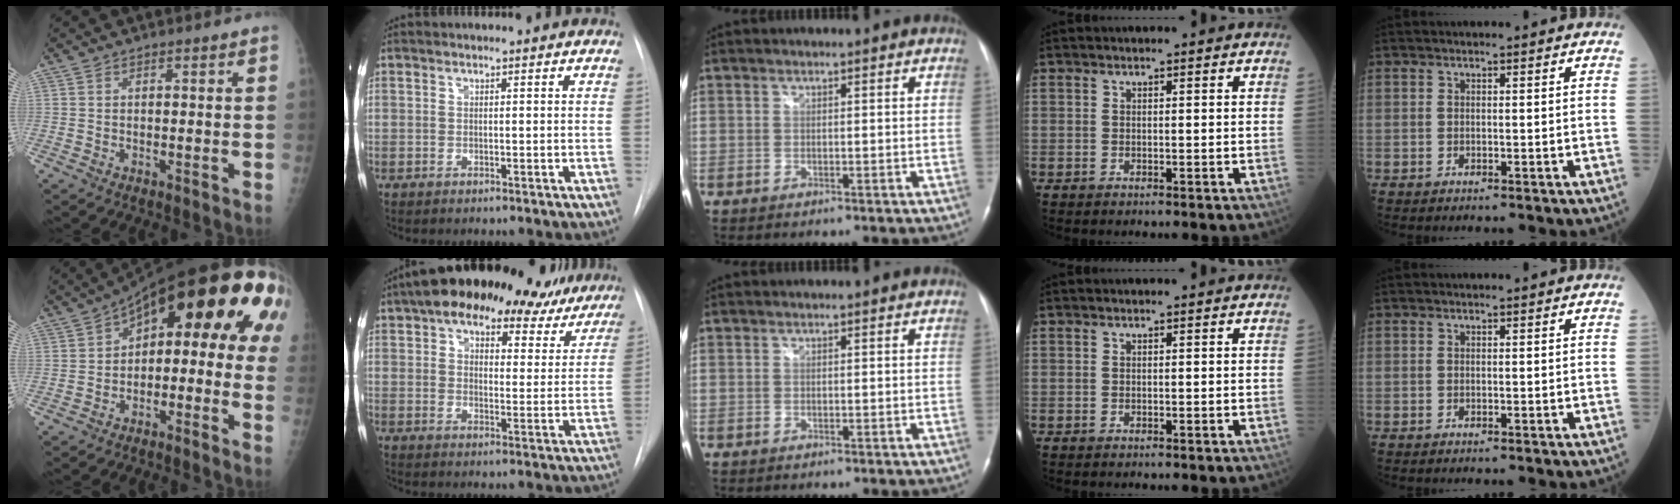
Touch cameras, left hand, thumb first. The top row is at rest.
{"thumb": {"total": 22.0, "force": [3.1, 11.2, 18.6], "torque": [-0.226, 0.053, 0.034]}, "index": {"total": 23.9, "force": [18.6, 9.9, 11.4], "torque": [-0.188, 0.033, 0.238]}}